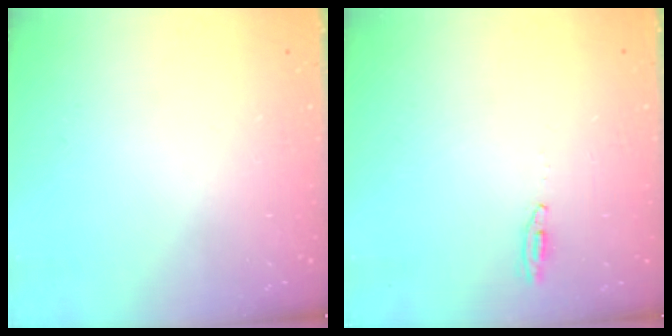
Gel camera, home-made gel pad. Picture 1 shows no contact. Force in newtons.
{"total": 2.9, "press": 2.7, "slide": 1.1}